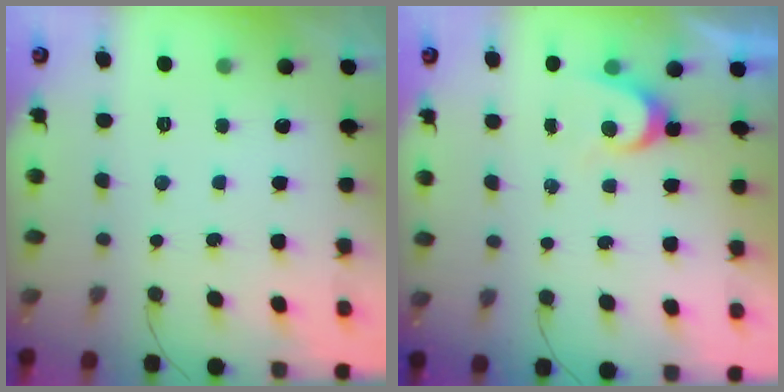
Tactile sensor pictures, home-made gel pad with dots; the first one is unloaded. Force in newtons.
{"total": 4.1, "press": 4.1, "slide": 0.5}